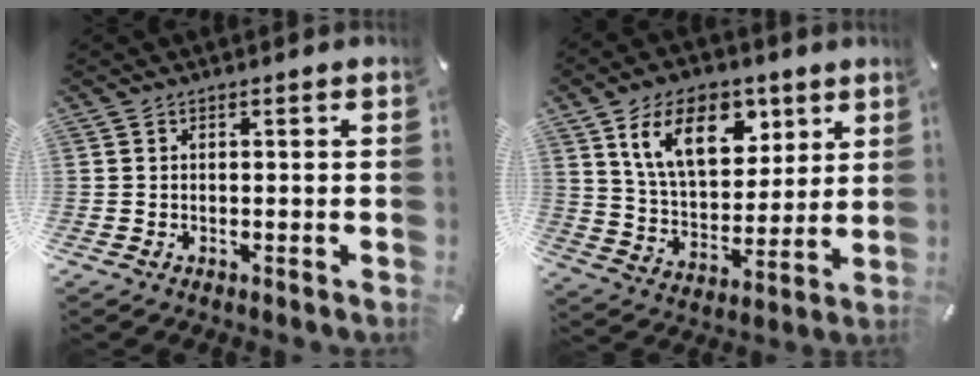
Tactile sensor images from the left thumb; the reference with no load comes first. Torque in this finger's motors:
{"motor_torque": [0.66, 0.73, 1.45, -1.32, 0.17]}